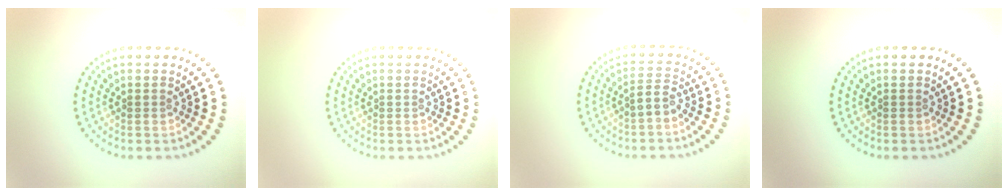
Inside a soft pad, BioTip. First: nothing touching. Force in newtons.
{"total": 0.0}
{"total": 1.6, "press": 1.3, "slide": 1.0}
{"total": 0.0}